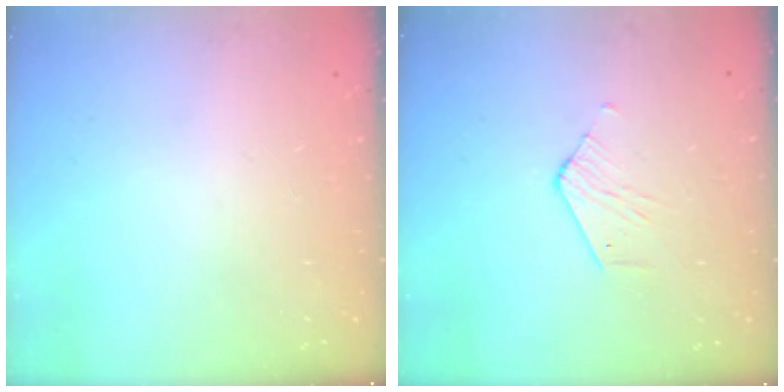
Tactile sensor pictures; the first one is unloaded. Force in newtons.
{"total": 2.4, "press": 2.4, "slide": 0.2}